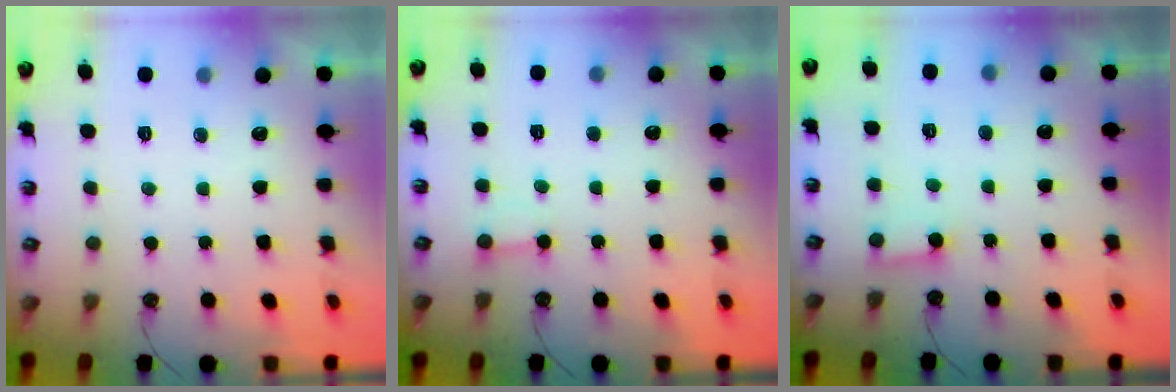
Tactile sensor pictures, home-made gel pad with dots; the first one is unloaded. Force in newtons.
{"total": 2.6, "press": 2.6, "slide": 0.2}
{"total": 3.5, "press": 3.5, "slide": 0.5}